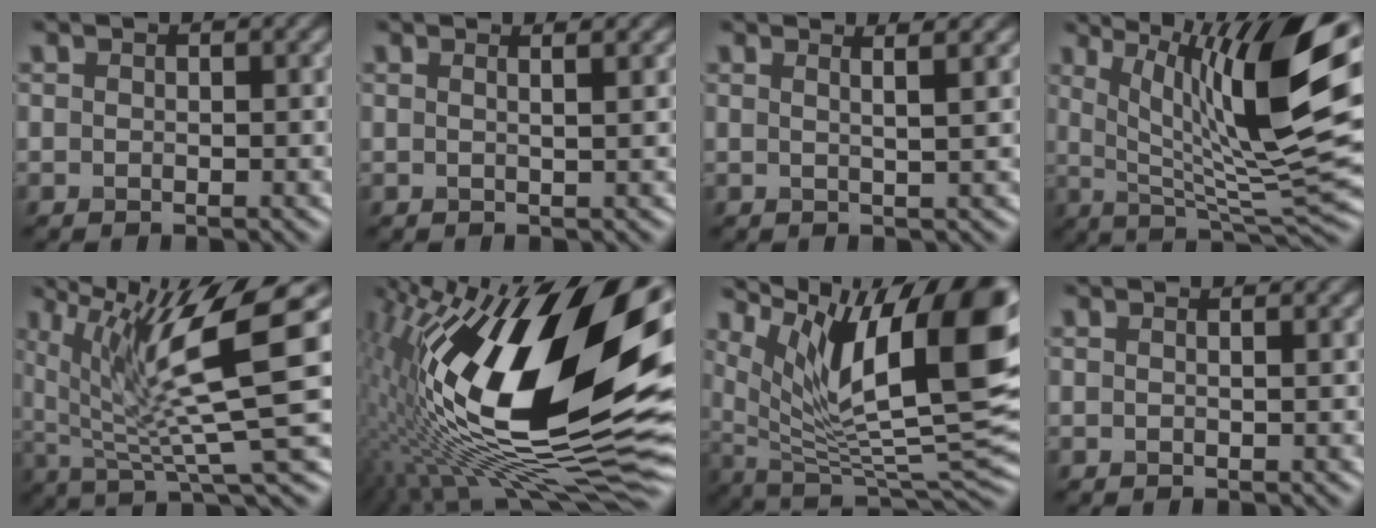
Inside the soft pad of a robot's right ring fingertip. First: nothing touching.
{"total": 2.3, "force": [1.3, 1.1, 1.7], "torque": [-0.003, 0.009, -0.013]}
{"total": 2.8, "force": [1.6, 1.0, 2.0], "torque": [-0.010, 0.016, -0.009]}
{"total": 14.1, "force": [4.7, 3.5, 12.8], "torque": [-0.194, -0.003, 0.080]}
{"total": 11.5, "force": [4.1, 2.5, 10.4], "torque": [-0.184, 0.001, 0.080]}
{"total": 19.9, "force": [5.0, 8.3, 17.4], "torque": [-0.300, 0.015, 0.064]}
{"total": 14.9, "force": [6.6, 5.4, 12.2], "torque": [-0.201, 0.000, 0.117]}
{"total": 0.7, "force": [0.3, 0.3, 0.6], "torque": [-0.004, -0.002, -0.005]}